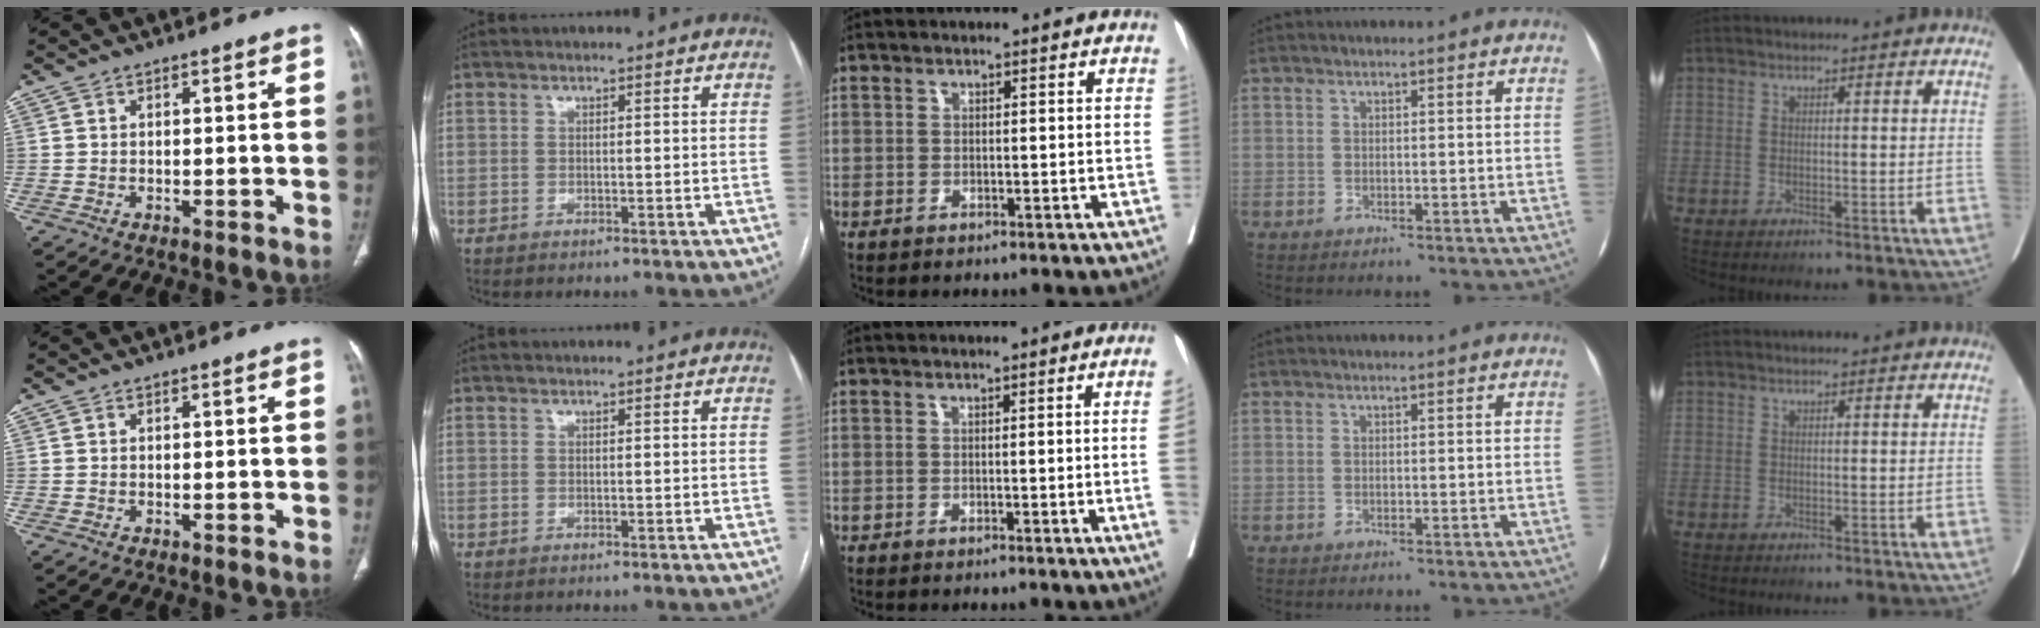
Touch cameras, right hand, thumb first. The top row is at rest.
{"middle": {"total": 4.5, "force": [-0.4, -1.6, 4.2], "torque": [-0.059, -0.011, -0.002]}}